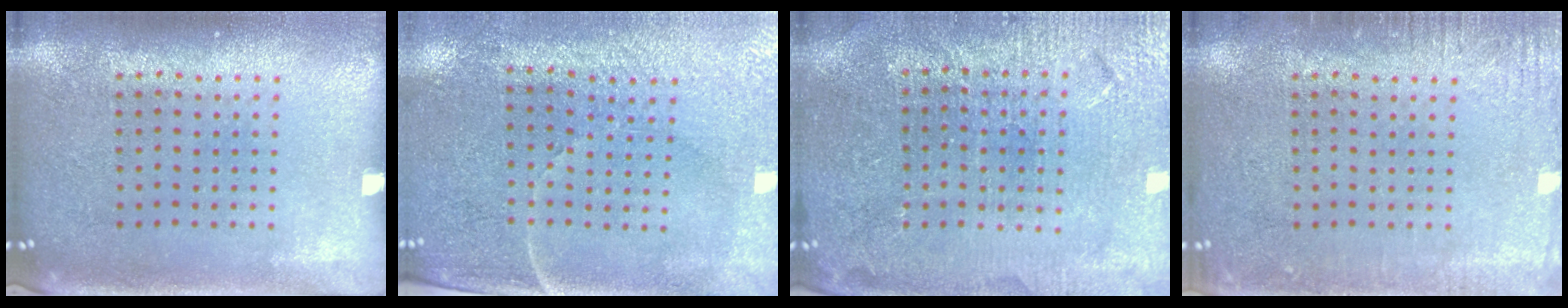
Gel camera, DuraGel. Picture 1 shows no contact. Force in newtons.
{"total": 3.3, "press": 3.2, "slide": 1.0}
{"total": 4.0, "press": 3.8, "slide": 1.0}
{"total": 2.3, "press": 2.2, "slide": 0.3}